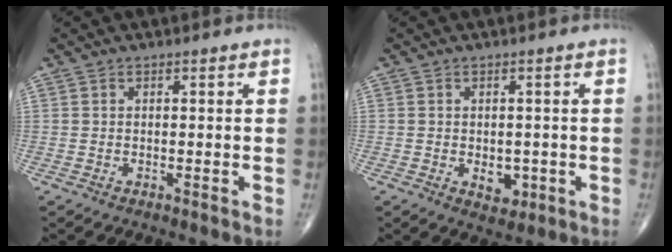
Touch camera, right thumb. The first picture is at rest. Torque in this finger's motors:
{"motor_torque": [2.88, 2.13, 1.39, -1.22, 0.36]}